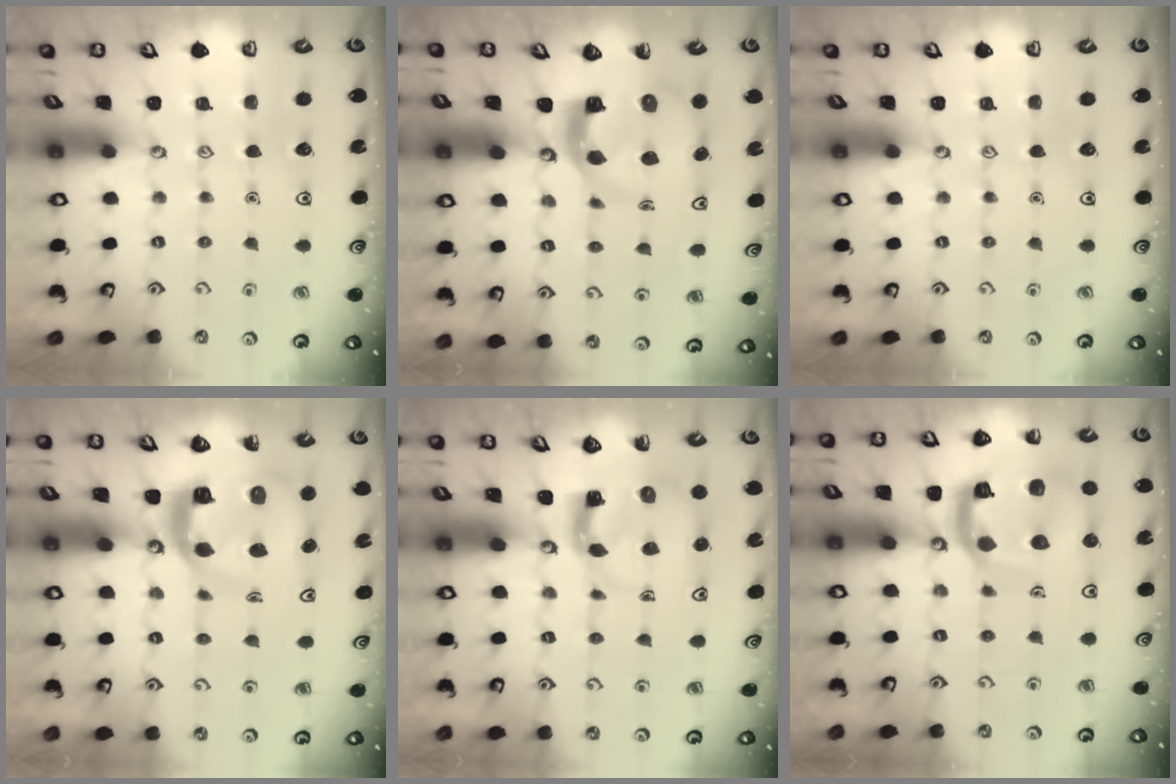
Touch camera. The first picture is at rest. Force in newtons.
{"total": 5.9, "press": 5.8, "slide": 1.0}
{"total": 0.0}
{"total": 10.3, "press": 10.2, "slide": 1.4}
{"total": 3.8, "press": 3.7, "slide": 0.7}
{"total": 15.6, "press": 15.6, "slide": 1.6}